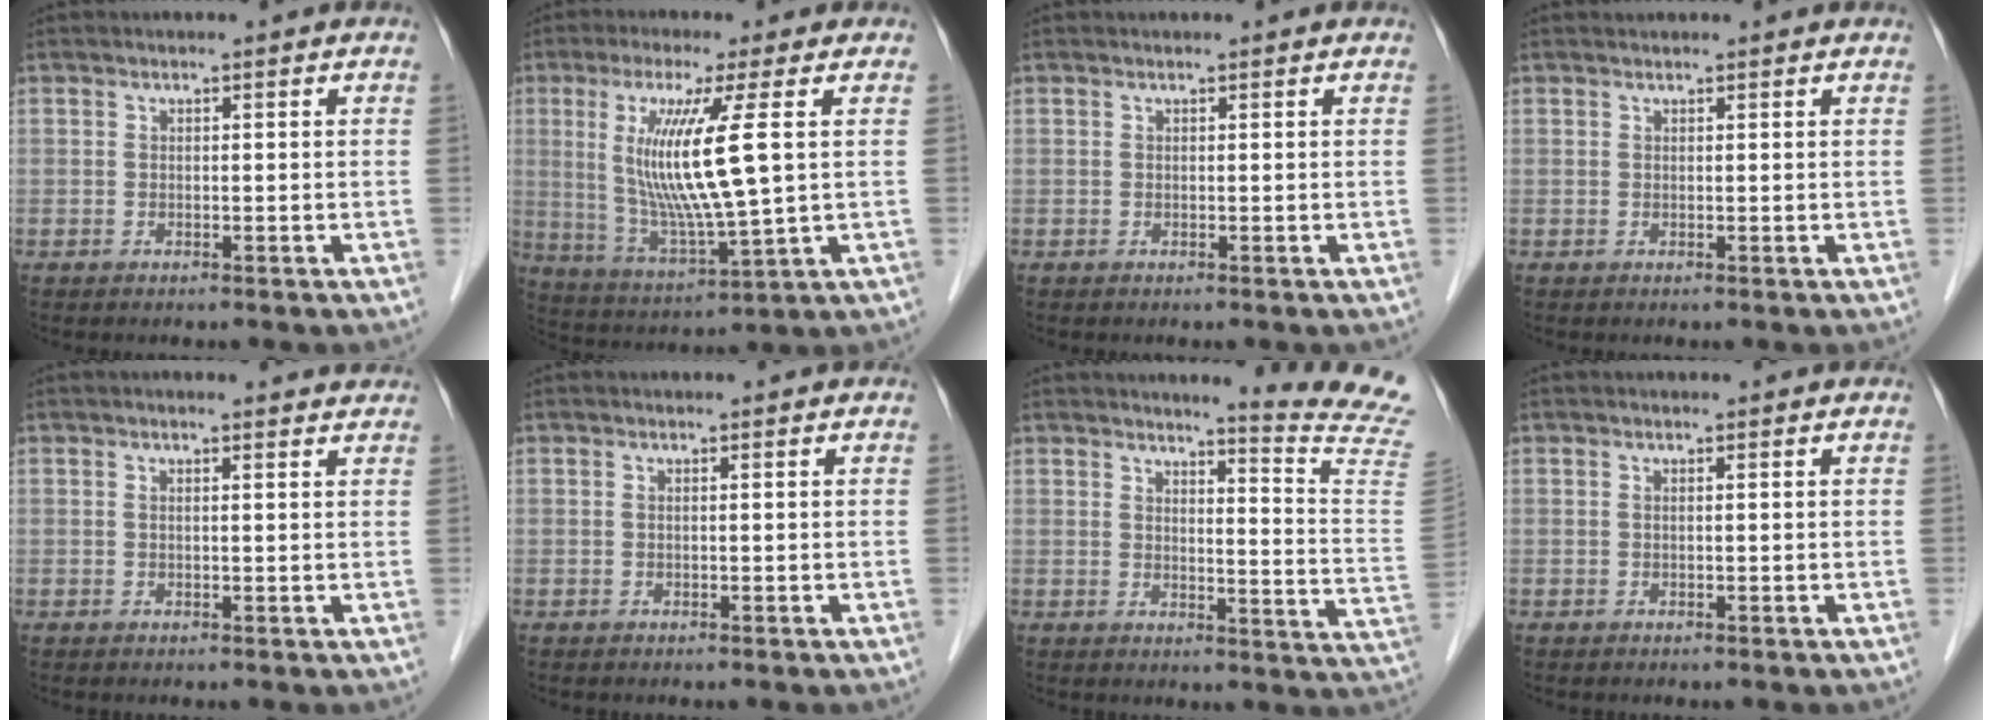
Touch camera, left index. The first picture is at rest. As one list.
[{"total": 12.8, "force": [2.2, -0.1, 12.6], "torque": [-0.262, -0.024, 0.044]}, {"total": 0.8, "force": [0.8, 0.1, 0.2], "torque": [-0.006, 0.006, 0.009]}, {"total": 2.1, "force": [2.0, 0.1, 0.5], "torque": [-0.011, 0.019, 0.025]}, {"total": 2.6, "force": [2.4, 0.4, 1.0], "torque": [-0.018, 0.004, 0.016]}, {"total": 0.0}, {"total": 13.5, "force": [12.8, -2.5, 3.6], "torque": [-0.050, -0.129, 0.129]}, {"total": 0.0}]